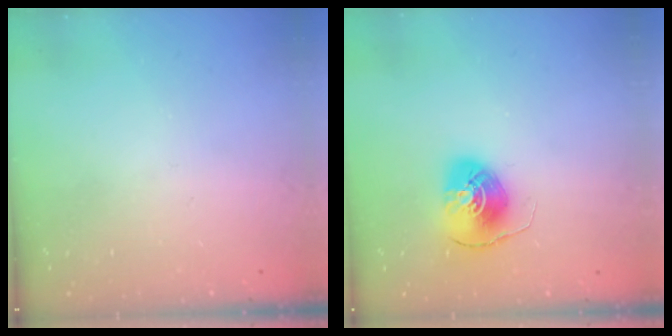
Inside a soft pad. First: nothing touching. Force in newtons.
{"total": 8.8, "press": 8.7, "slide": 0.7}